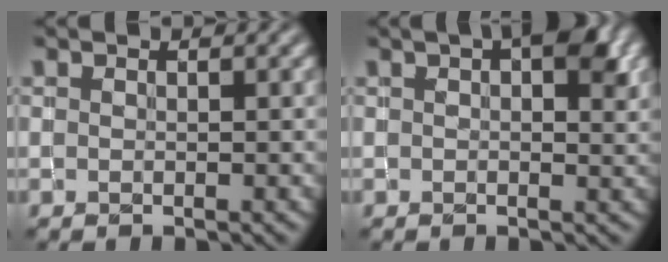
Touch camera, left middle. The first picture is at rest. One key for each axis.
{"total": 5.3, "fx": 2.3, "fy": 2.6, "fz": 4.0, "tx": -0.040, "ty": 0.013, "tz": 0.023}